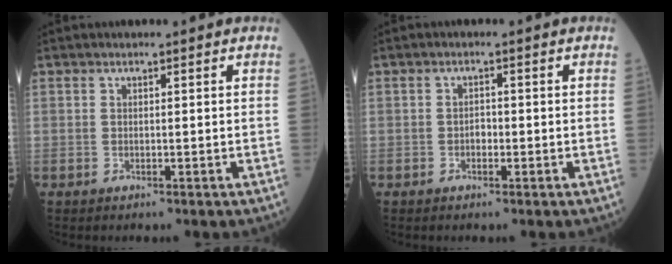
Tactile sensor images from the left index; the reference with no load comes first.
{"total": 1.6, "force": [-1.3, 0.7, 0.6], "torque": [-0.007, -0.002, -0.022]}